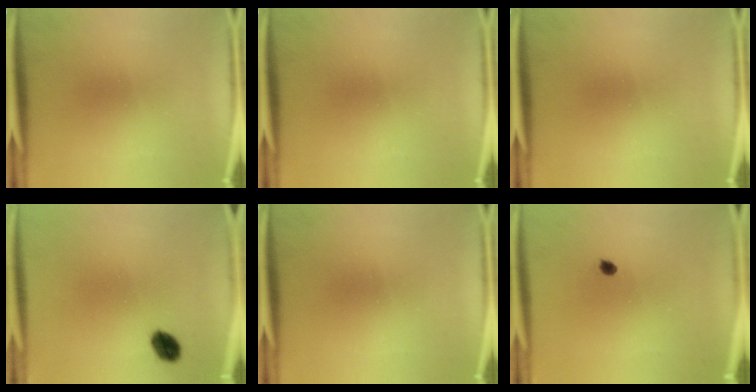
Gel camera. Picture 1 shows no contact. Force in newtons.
{"total": 0.0}
{"total": 0.0}
{"total": 4.3}
{"total": 0.0}
{"total": 1.1}